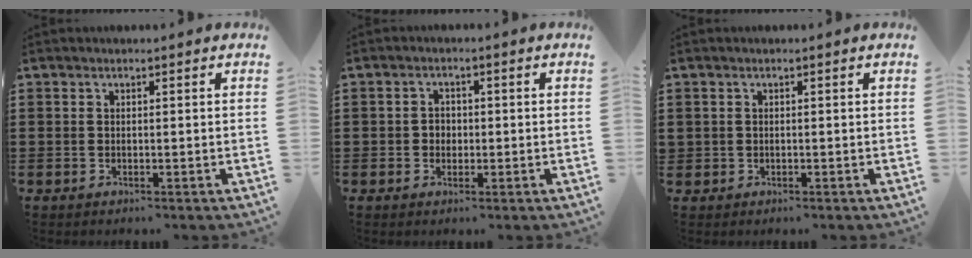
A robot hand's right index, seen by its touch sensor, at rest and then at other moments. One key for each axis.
{"total": 1.8, "fx": -0.3, "fy": 1.7, "fz": 0.7, "tx": -0.020, "ty": 0.007, "tz": -0.008}
{"total": 0.5, "fx": 0.1, "fy": 0.5, "fz": 0.0, "tx": -0.003, "ty": 0.002, "tz": 0.002}